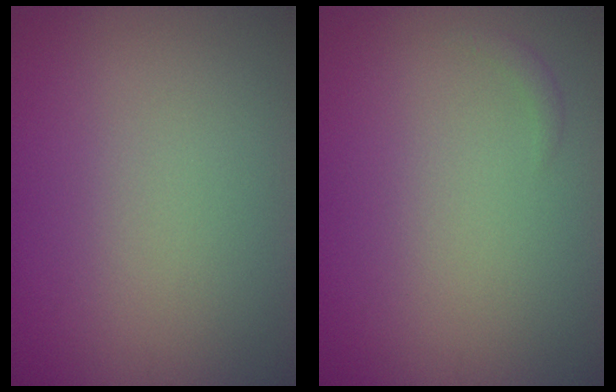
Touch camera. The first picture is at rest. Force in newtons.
{"total": 0.6, "press": 0.6, "slide": 0.1}